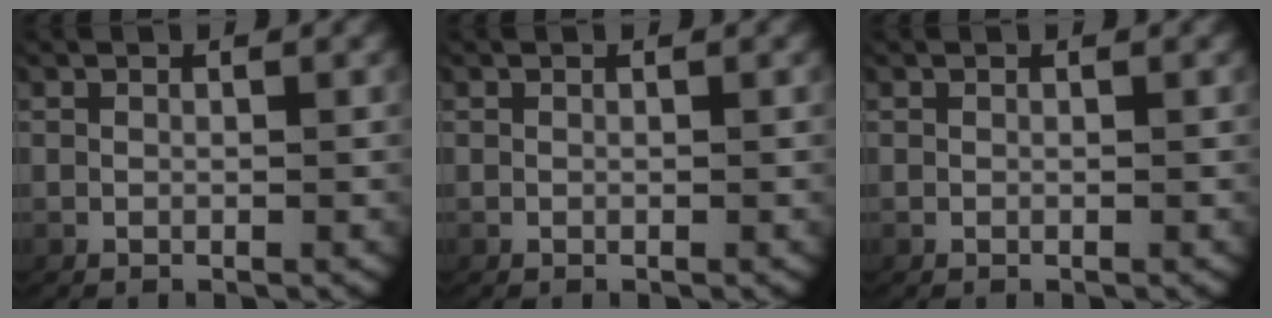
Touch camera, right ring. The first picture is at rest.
{"total": 0.0}
{"total": 0.0}